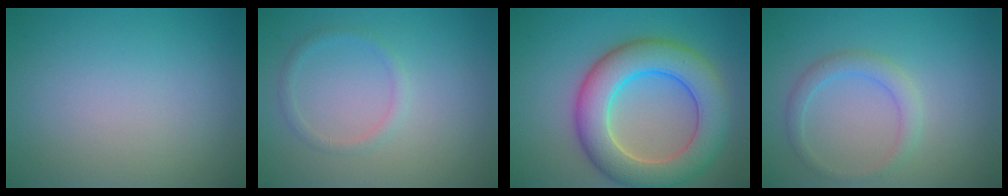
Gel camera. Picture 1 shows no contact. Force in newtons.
{"total": 1.2, "press": 1.2, "slide": 0.0}
{"total": 8.7, "press": 8.7, "slide": 0.4}
{"total": 2.0, "press": 2.0, "slide": 0.1}